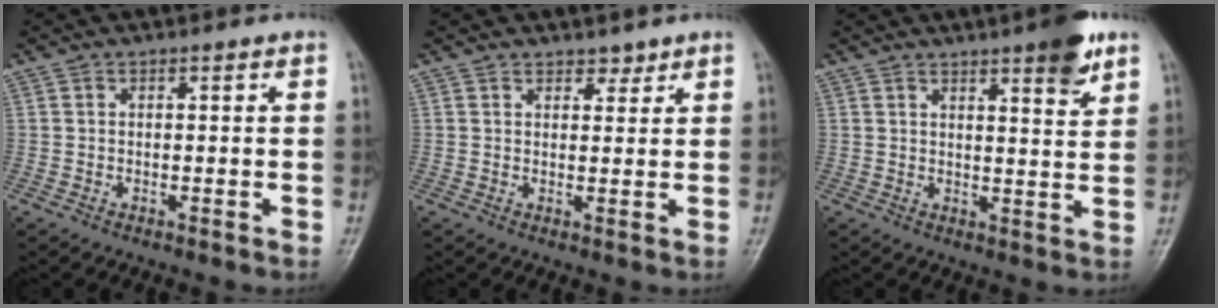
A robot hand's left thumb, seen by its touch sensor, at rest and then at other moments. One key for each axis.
{"total": 2.1, "fx": 1.7, "fy": 1.1, "fz": 0.5, "tx": 0.009, "ty": -0.011, "tz": 0.022}
{"total": 7.2, "fx": 4.5, "fy": 1.5, "fz": 5.4, "tx": -0.065, "ty": -0.025, "tz": 0.060}